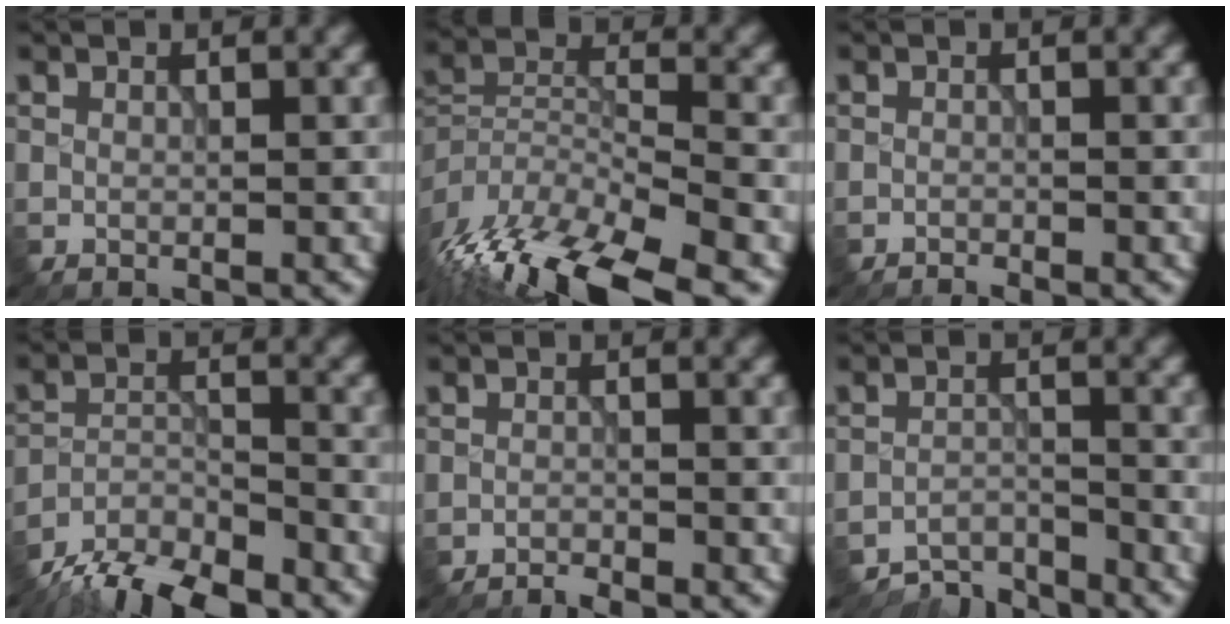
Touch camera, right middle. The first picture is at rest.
{"total": 13.4, "force": [-8.8, 4.3, 9.1], "torque": [-0.189, -0.005, -0.149]}
{"total": 0.8, "force": [-0.8, 0.0, 0.2], "torque": [0.000, 0.001, -0.018]}
{"total": 9.1, "force": [-7.9, 2.7, 3.5], "torque": [-0.054, -0.015, -0.138]}
{"total": 1.3, "force": [-1.3, 0.1, 0.3], "torque": [-0.002, 0.001, -0.028]}
{"total": 3.9, "force": [-3.8, 0.9, 0.6], "torque": [-0.006, -0.001, -0.072]}